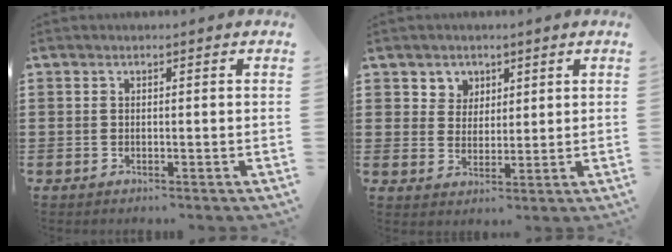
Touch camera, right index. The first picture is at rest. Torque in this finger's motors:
{"motor_torque": [0.07, -0.06, 0.02, 0.01]}